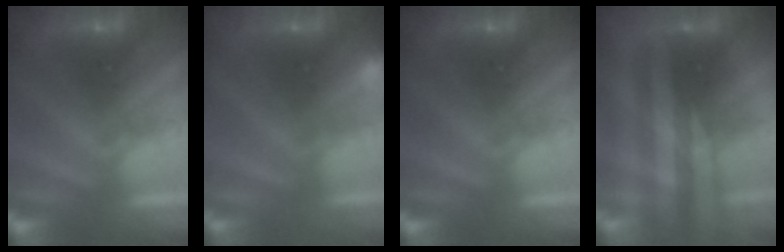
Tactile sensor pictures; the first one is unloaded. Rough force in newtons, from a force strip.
{"total": 2.9}
{"total": 0.0}
{"total": 2.1}